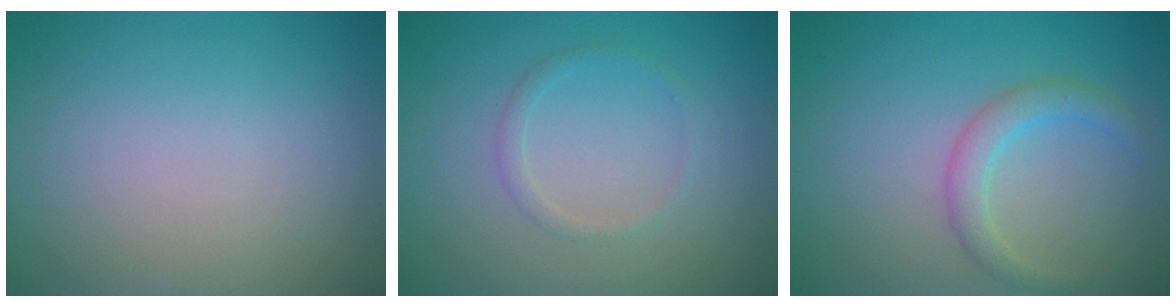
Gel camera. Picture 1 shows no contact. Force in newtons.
{"total": 1.0, "press": 1.0, "slide": 0.1}
{"total": 2.3, "press": 2.3, "slide": 0.0}